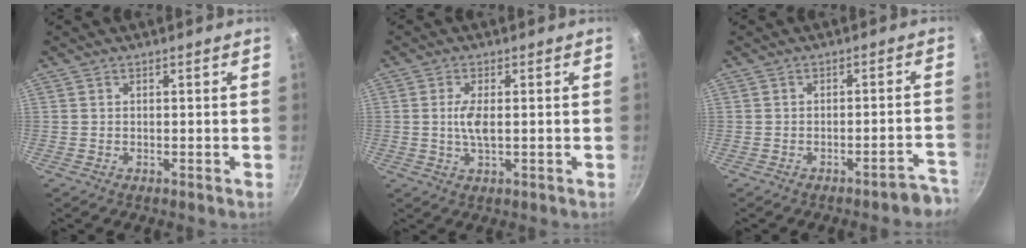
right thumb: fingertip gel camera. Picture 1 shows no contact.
{"total": 4.0, "force": [0.1, 1.4, 3.7], "torque": [-0.083, -0.001, 0.001]}
{"total": 5.4, "force": [-4.3, 1.4, 2.9], "torque": [-0.007, 0.049, -0.042]}